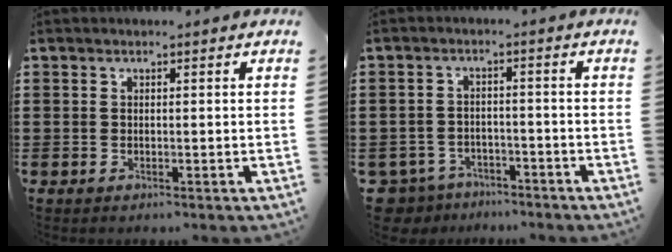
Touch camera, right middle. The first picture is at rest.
{"total": 3.9, "force": [-3.8, 0.9, 0.1], "torque": [-0.032, -0.007, -0.086]}